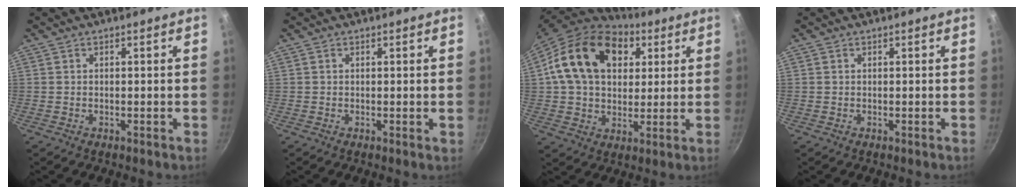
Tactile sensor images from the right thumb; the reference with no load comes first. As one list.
[{"total": 0.6, "force": [0.2, 0.3, 0.5], "torque": [-0.007, 0.000, 0.002]}, {"total": 20.0, "force": [6.5, 14.1, 12.6], "torque": [-0.195, 0.004, 0.103]}, {"total": 0.0}]